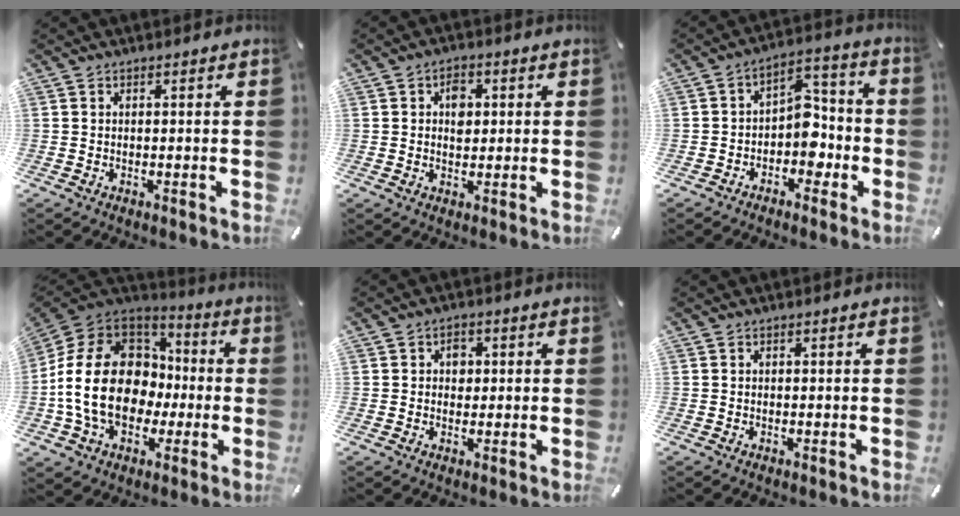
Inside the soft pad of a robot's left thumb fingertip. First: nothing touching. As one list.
[{"total": 4.6, "force": [0.7, 3.4, 3.0], "torque": [-0.029, -0.003, 0.004]}, {"total": 8.9, "force": [-2.9, 7.0, 4.8], "torque": [-0.046, 0.022, -0.053]}, {"total": 20.7, "force": [-3.0, 16.1, 12.8], "torque": [-0.271, 0.025, -0.044]}, {"total": 3.1, "force": [0.2, 2.6, 1.8], "torque": [-0.013, -0.001, -0.004]}, {"total": 0.0}]